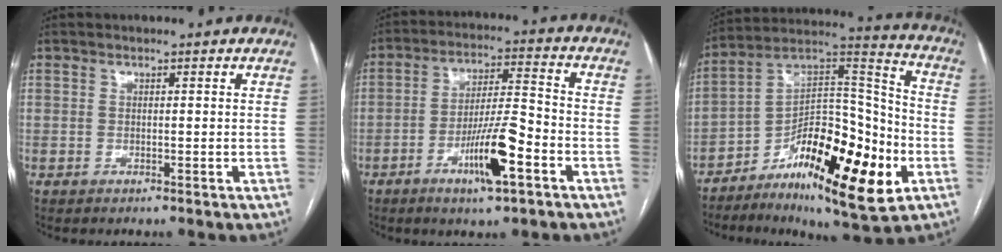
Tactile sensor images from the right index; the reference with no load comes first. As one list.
[{"total": 10.8, "force": [-4.9, 1.3, 9.6], "torque": [-0.172, -0.001, -0.083]}, {"total": 19.2, "force": [-8.8, 6.1, 16.0], "torque": [-0.258, 0.015, -0.134]}]